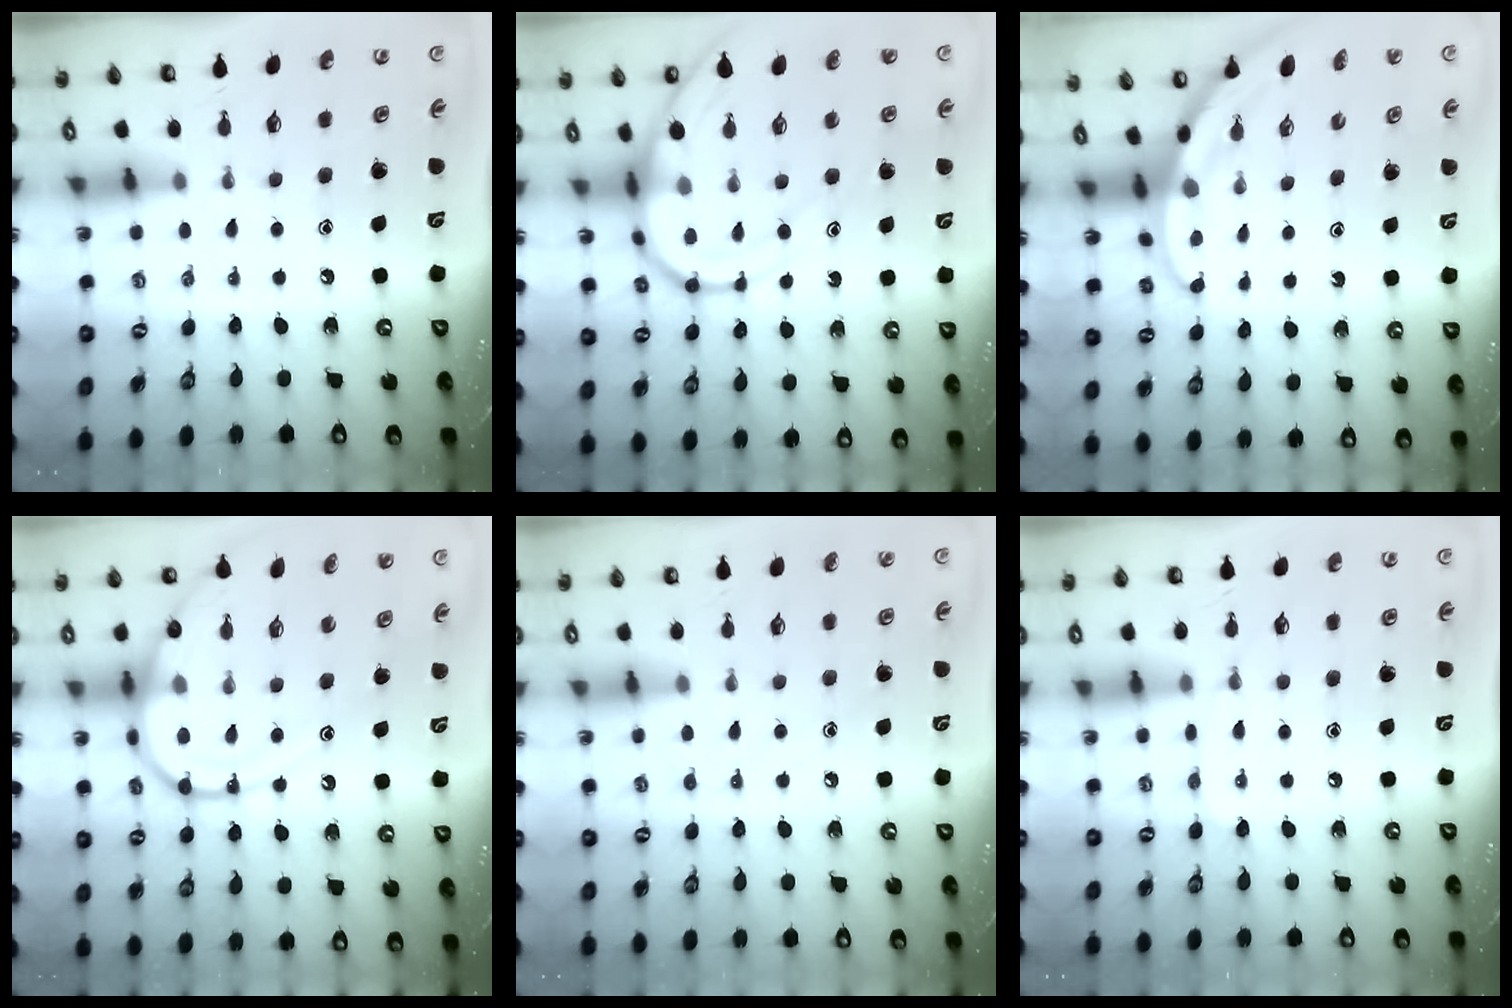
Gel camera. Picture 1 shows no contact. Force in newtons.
{"total": 11.8, "press": 11.7, "slide": 1.4}
{"total": 3.4, "press": 3.4, "slide": 0.1}
{"total": 14.6, "press": 14.6, "slide": 1.4}
{"total": 6.4, "press": 6.4, "slide": 0.7}
{"total": 6.4, "press": 6.3, "slide": 0.7}